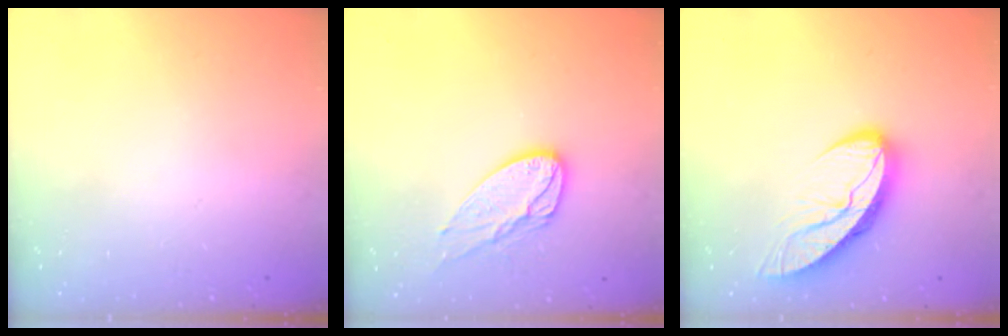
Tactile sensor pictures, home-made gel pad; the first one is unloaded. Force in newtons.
{"total": 11.3, "press": 11.3, "slide": 0.8}
{"total": 9.8, "press": 9.8, "slide": 1.0}